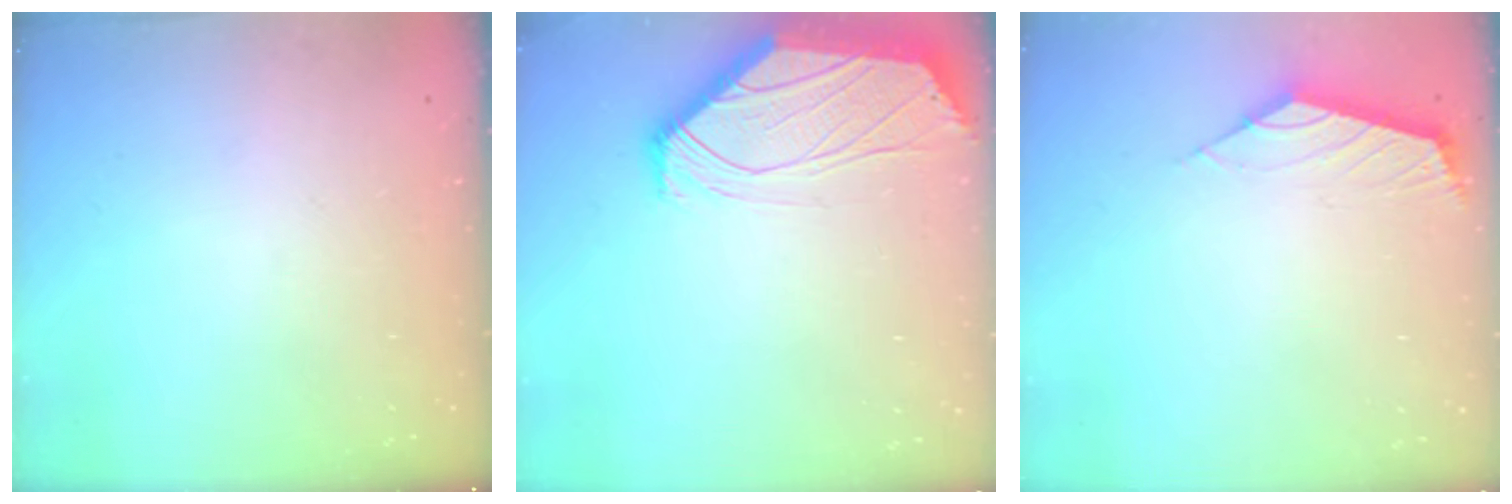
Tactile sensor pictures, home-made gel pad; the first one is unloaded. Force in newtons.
{"total": 0.7, "press": 0.5, "slide": 0.4}
{"total": 2.5, "press": 2.4, "slide": 0.7}